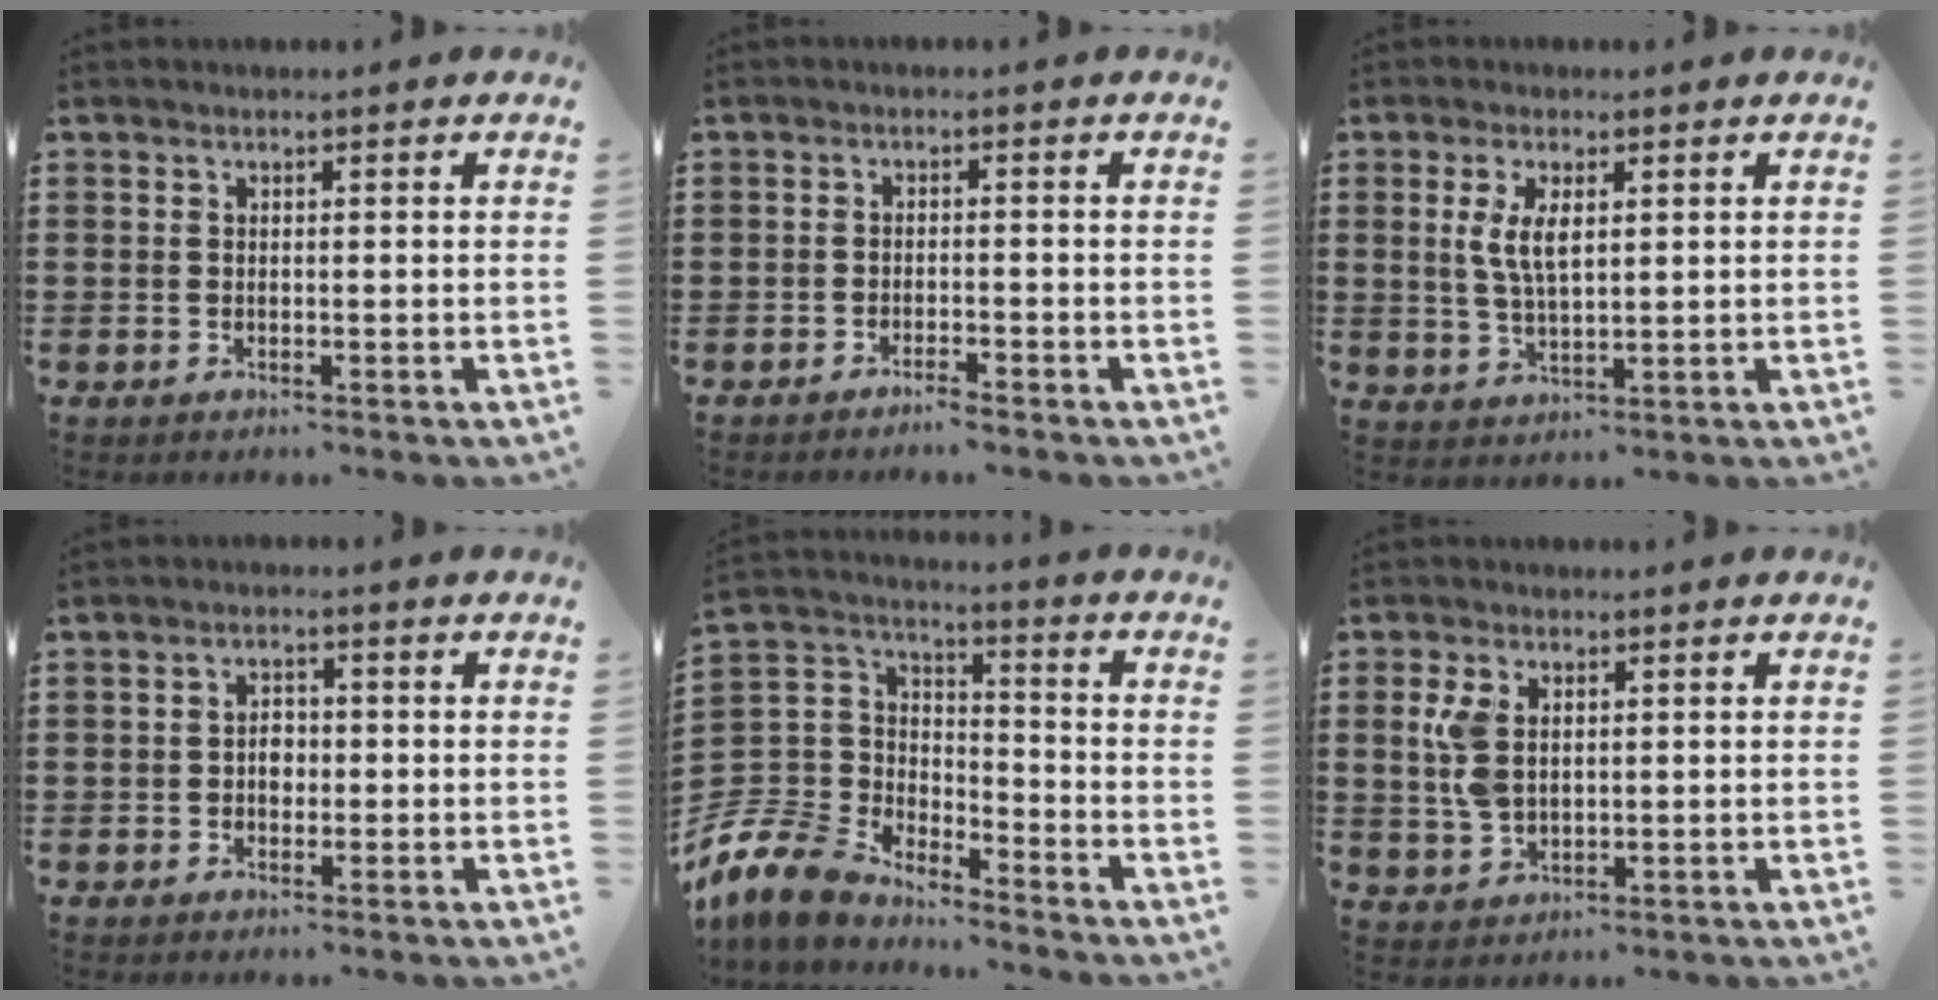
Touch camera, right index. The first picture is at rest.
{"total": 2.1, "force": [-2.0, -0.3, 0.6], "torque": [-0.012, 0.001, -0.039]}
{"total": 5.0, "force": [1.2, 2.0, 4.4], "torque": [-0.091, 0.007, 0.020]}
{"total": 2.4, "force": [-0.3, 1.7, 1.7], "torque": [-0.033, 0.006, -0.007]}
{"total": 8.7, "force": [-7.3, 4.5, 1.6], "torque": [-0.086, 0.000, -0.152]}
{"total": 5.1, "force": [1.2, 3.1, 3.8], "torque": [-0.098, 0.005, 0.017]}